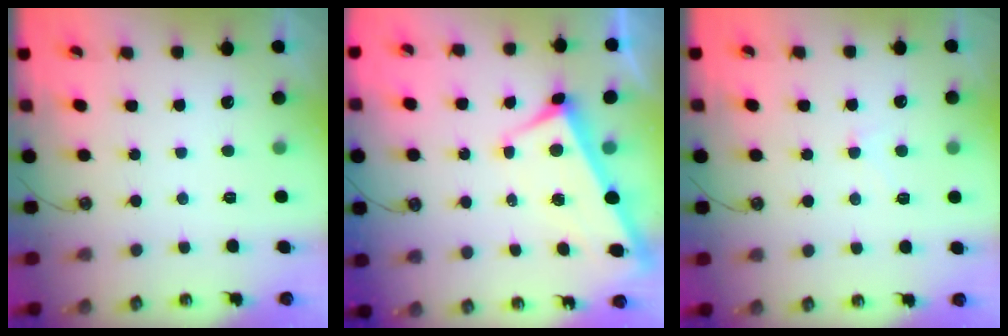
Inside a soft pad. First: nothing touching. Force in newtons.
{"total": 2.9, "press": 2.7, "slide": 0.9}
{"total": 1.1, "press": 1.0, "slide": 0.5}